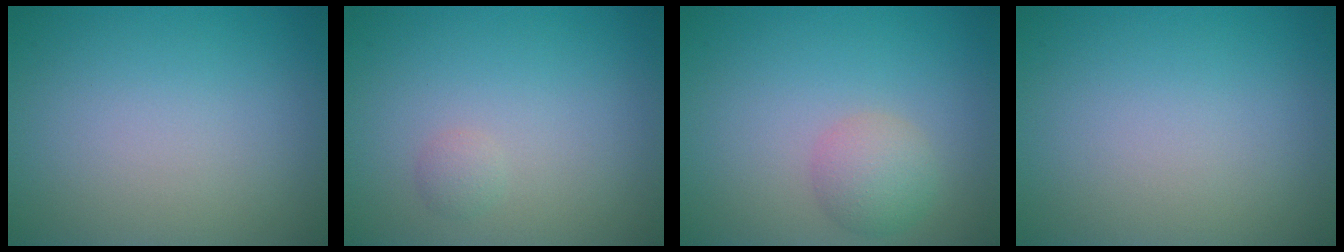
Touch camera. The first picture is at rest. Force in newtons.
{"total": 0.8, "press": 0.8, "slide": 0.1}
{"total": 2.6, "press": 2.6, "slide": 0.1}
{"total": 0.0}